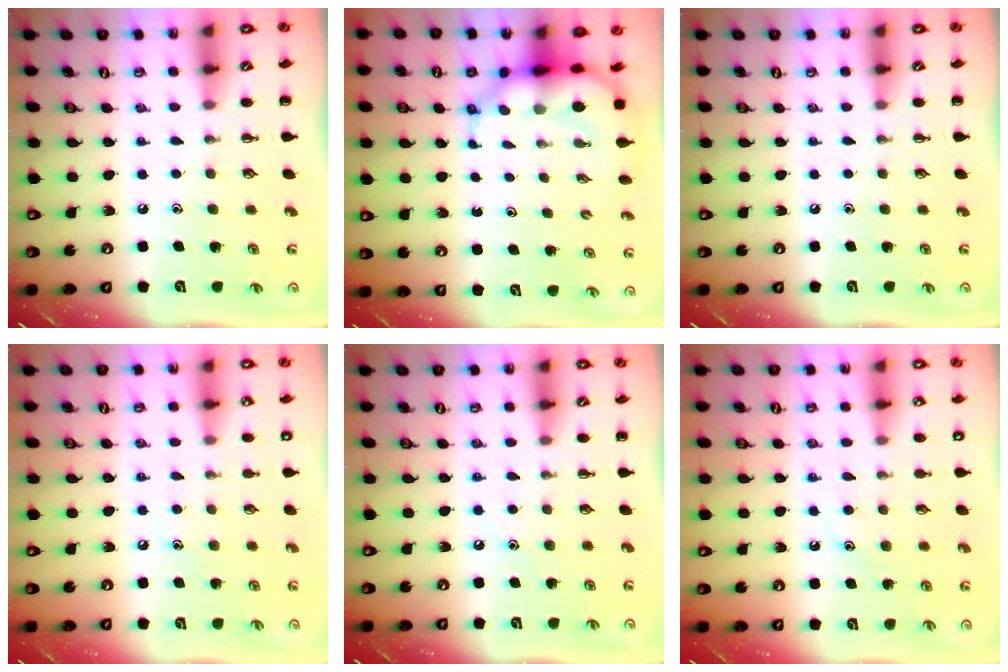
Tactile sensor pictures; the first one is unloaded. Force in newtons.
{"total": 7.1, "press": 6.7, "slide": 2.3}
{"total": 0.0}
{"total": 6.7, "press": 6.5, "slide": 1.7}
{"total": 7.4, "press": 7.2, "slide": 1.7}
{"total": 8.9, "press": 8.8, "slide": 1.3}